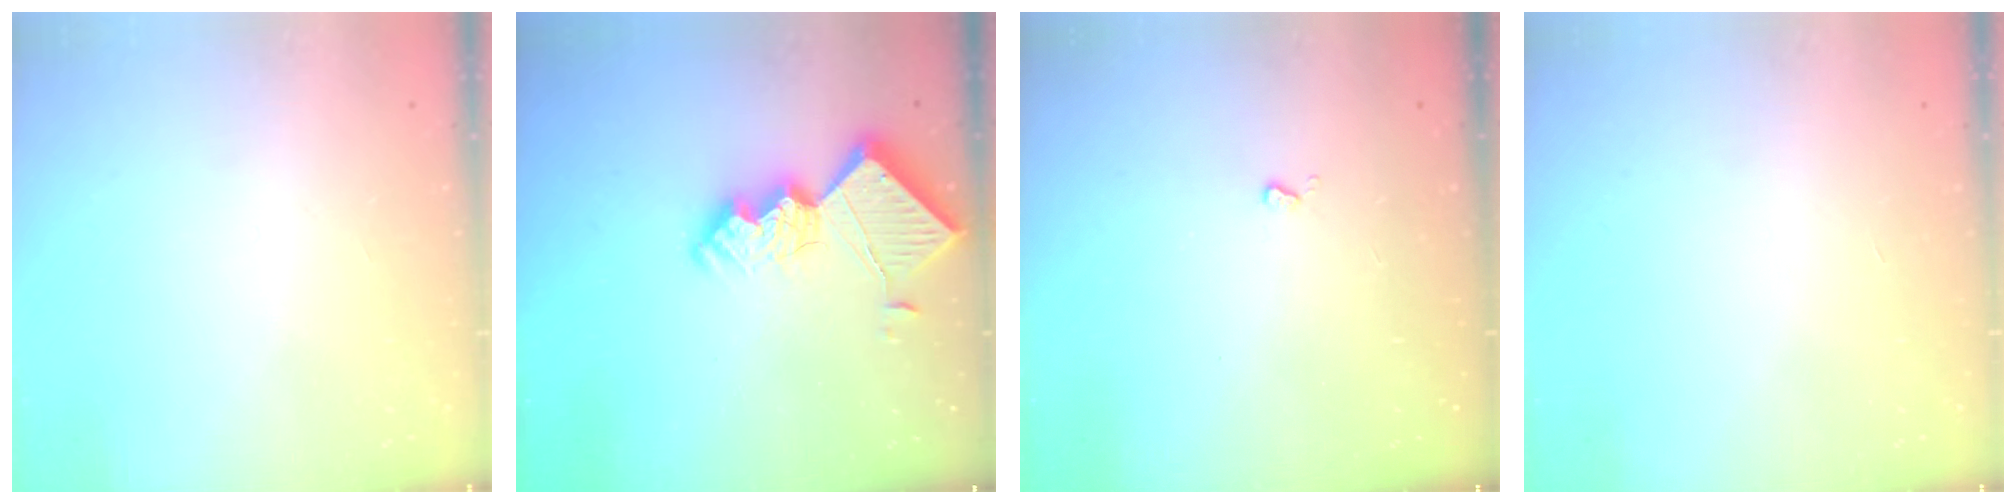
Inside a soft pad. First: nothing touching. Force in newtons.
{"total": 15.8, "press": 15.8, "slide": 0.8}
{"total": 2.5, "press": 2.4, "slide": 0.5}
{"total": 0.0}